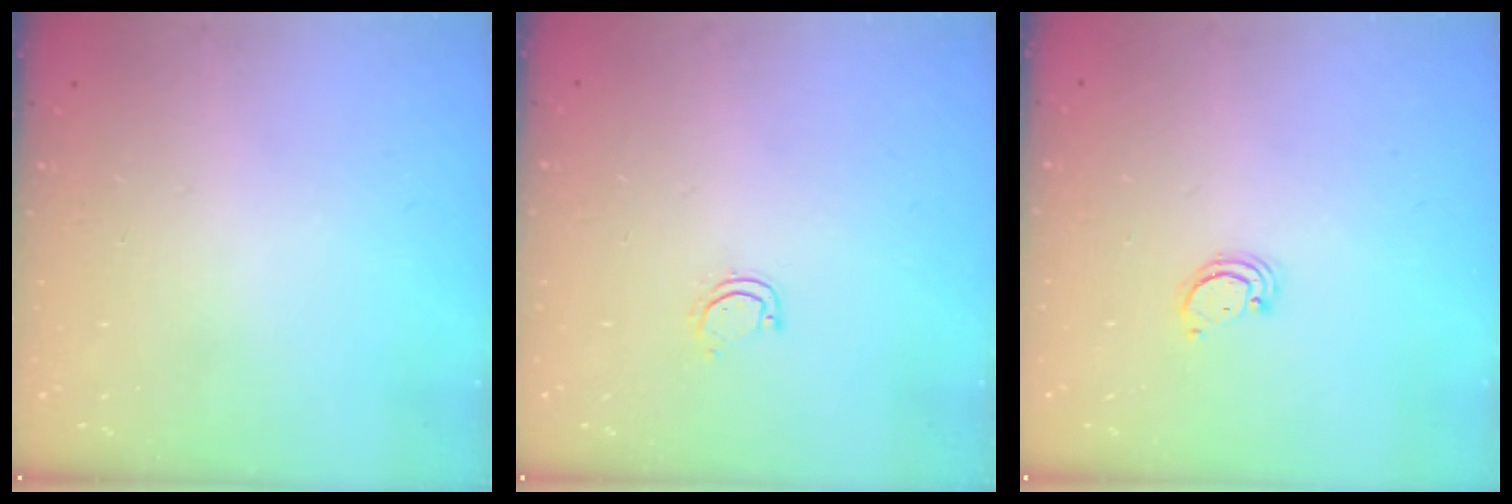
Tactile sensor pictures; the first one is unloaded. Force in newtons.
{"total": 4.1, "press": 4.1, "slide": 0.3}
{"total": 2.4, "press": 2.4, "slide": 0.2}